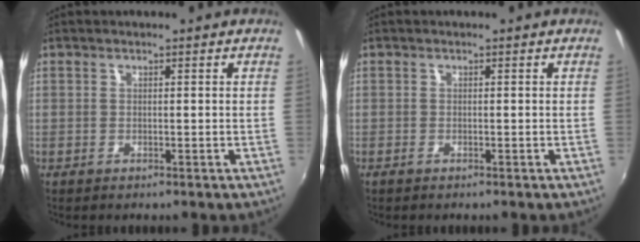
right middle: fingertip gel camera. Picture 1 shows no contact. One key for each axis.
{"total": 0.5, "fx": -0.4, "fy": 0.1, "fz": 0.3, "tx": -0.004, "ty": -0.003, "tz": -0.010}